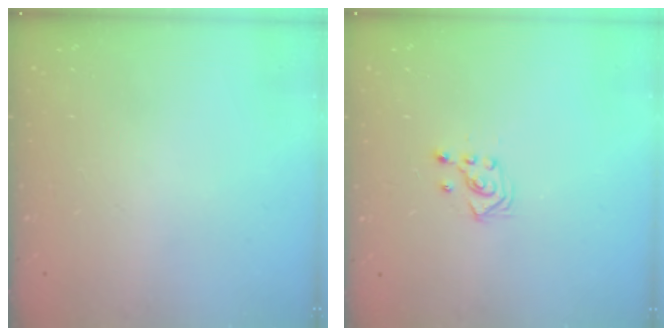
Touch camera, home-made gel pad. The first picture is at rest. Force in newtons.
{"total": 3.0, "press": 2.8, "slide": 1.0}